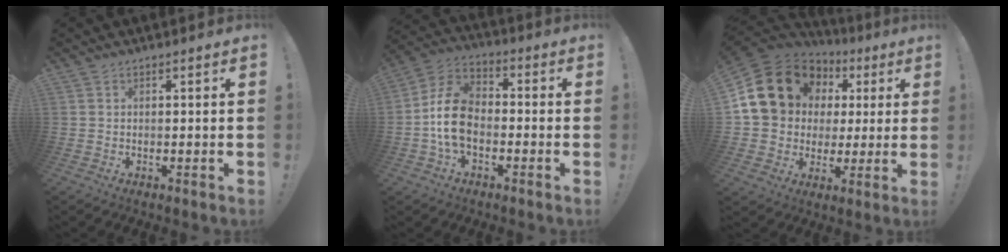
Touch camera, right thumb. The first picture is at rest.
{"total": 13.6, "force": [-2.9, 9.4, 9.4], "torque": [-0.176, 0.031, -0.051]}
{"total": 19.4, "force": [7.2, 15.5, 9.2], "torque": [-0.142, -0.026, 0.165]}